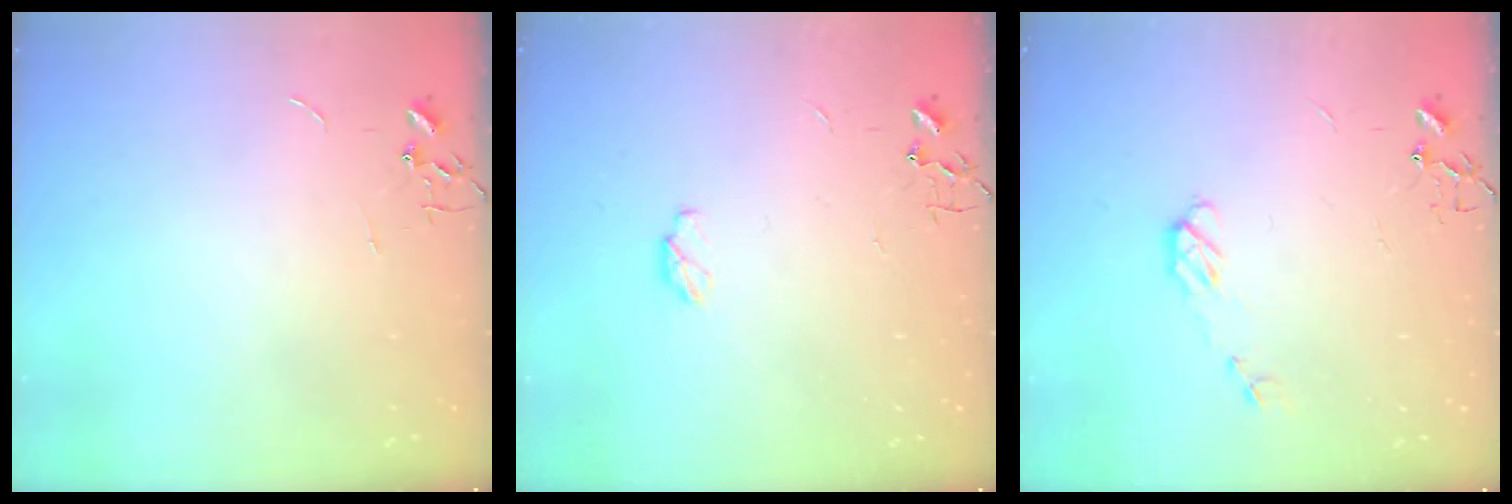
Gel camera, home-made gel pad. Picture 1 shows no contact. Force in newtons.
{"total": 4.0, "press": 3.9, "slide": 0.6}
{"total": 4.6, "press": 4.6, "slide": 0.4}